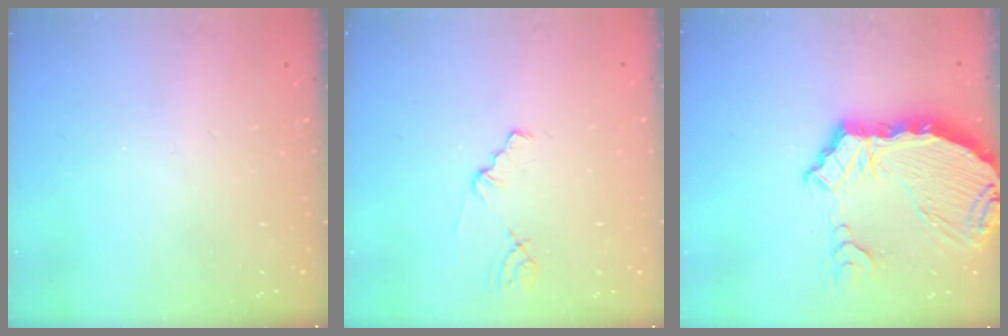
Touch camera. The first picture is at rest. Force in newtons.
{"total": 1.1, "press": 1.1, "slide": 0.2}
{"total": 9.3, "press": 8.8, "slide": 3.1}